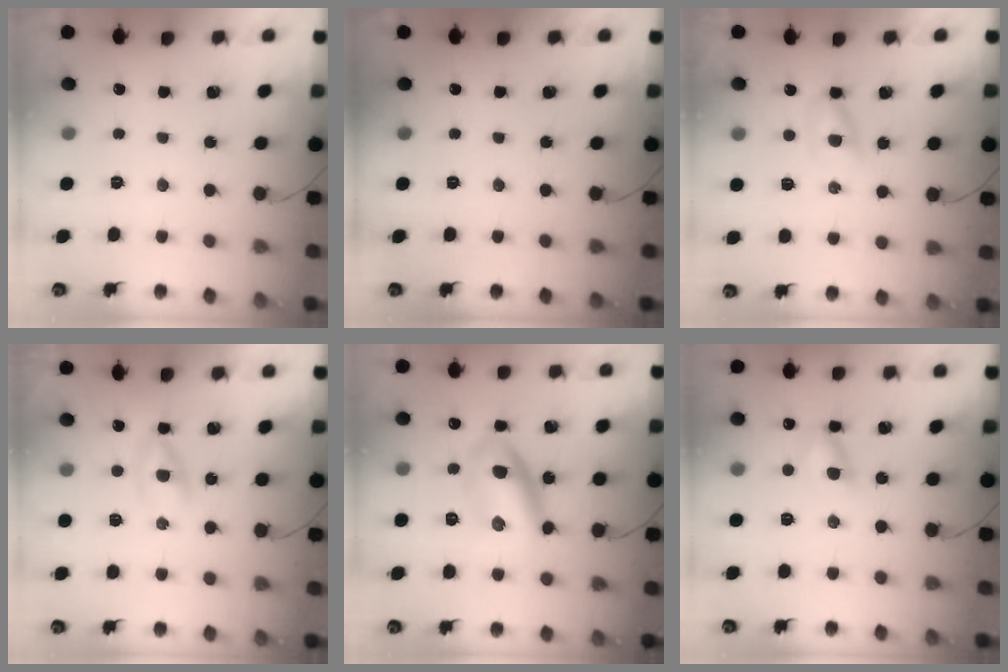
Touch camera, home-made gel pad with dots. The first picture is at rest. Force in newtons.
{"total": 0.0}
{"total": 2.8, "press": 2.5, "slide": 1.1}
{"total": 2.1, "press": 1.7, "slide": 1.2}
{"total": 10.1, "press": 10.1, "slide": 0.5}
{"total": 6.4, "press": 6.3, "slide": 0.9}